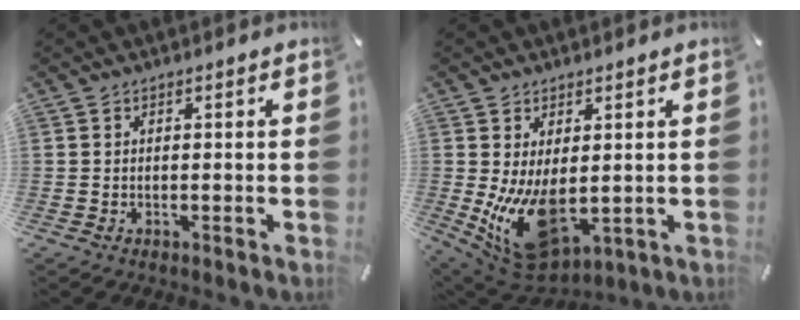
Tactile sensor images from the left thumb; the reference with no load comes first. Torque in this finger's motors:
{"motor_torque": [2.50, 2.51, 0.40, -0.04, 0.45]}